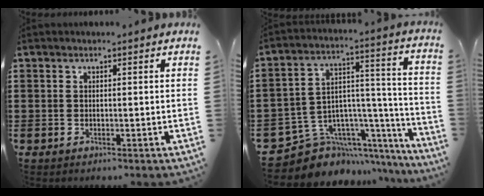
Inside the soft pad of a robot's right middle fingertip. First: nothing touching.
{"total": 7.4, "force": [-5.3, 4.9, 1.2], "torque": [-0.039, -0.011, -0.092]}